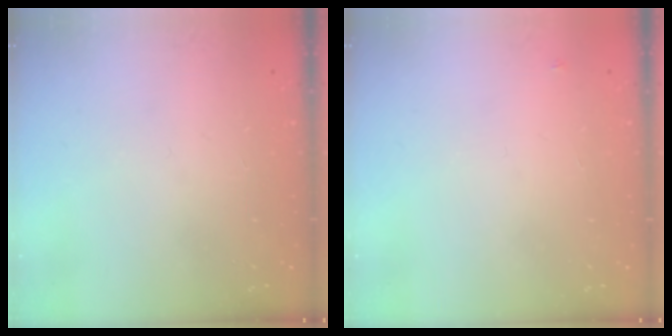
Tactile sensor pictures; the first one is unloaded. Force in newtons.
{"total": 2.6, "press": 2.6, "slide": 0.2}